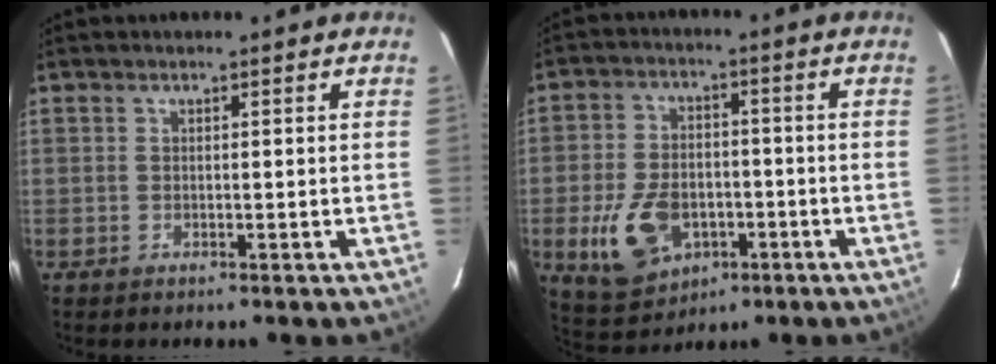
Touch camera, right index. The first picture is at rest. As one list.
[{"total": 13.3, "force": [-4.5, 8.9, 8.9], "torque": [-0.200, -0.005, -0.061]}]